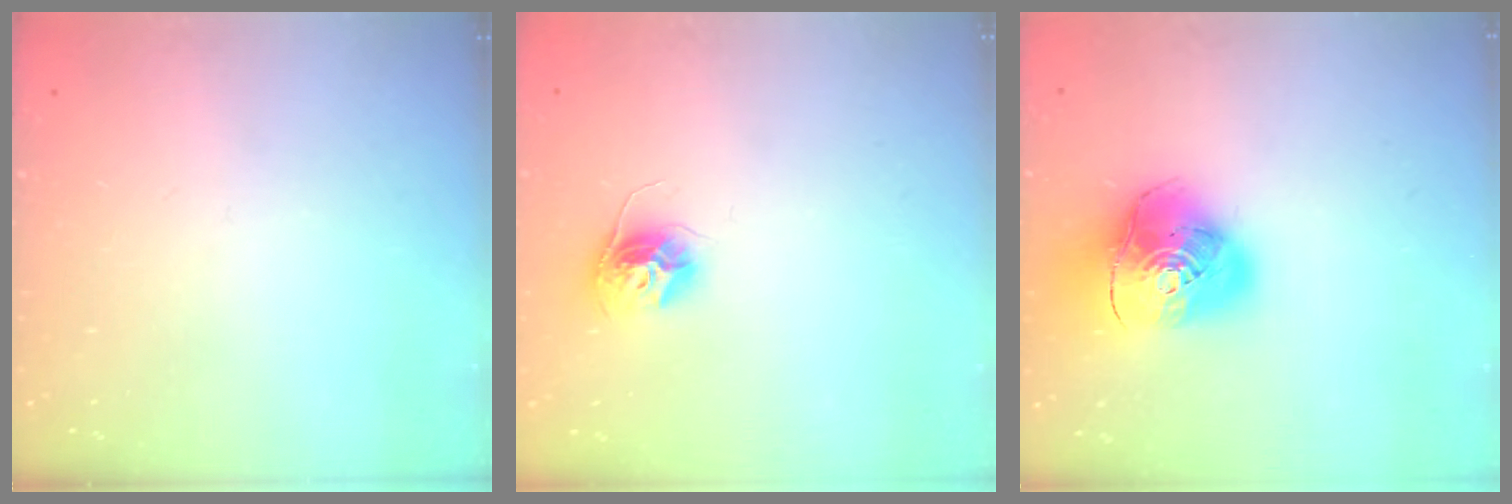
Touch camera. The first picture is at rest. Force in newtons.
{"total": 10.8, "press": 10.8, "slide": 0.8}
{"total": 14.0, "press": 13.9, "slide": 1.8}